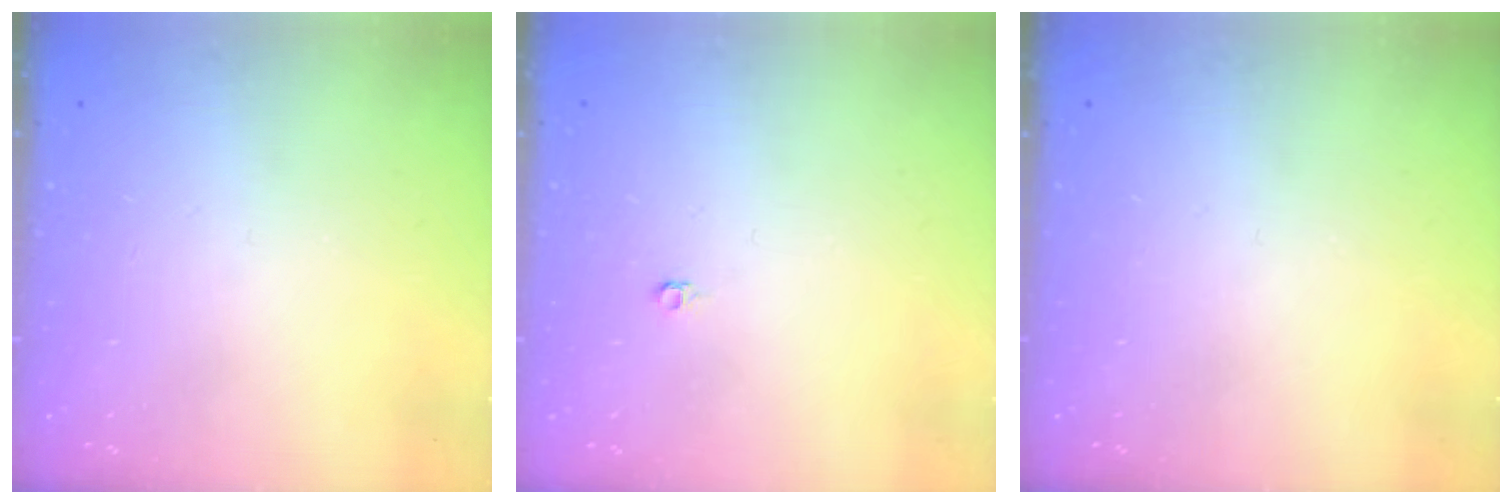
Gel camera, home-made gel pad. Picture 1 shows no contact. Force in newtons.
{"total": 3.3, "press": 3.3, "slide": 0.3}
{"total": 0.0}